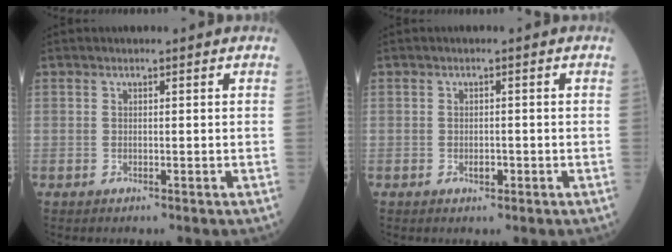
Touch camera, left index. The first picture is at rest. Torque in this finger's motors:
{"motor_torque": [-0.02, 0.01, 0.00, 0.00]}